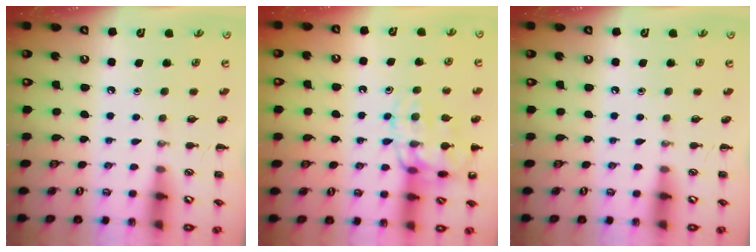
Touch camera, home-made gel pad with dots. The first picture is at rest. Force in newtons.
{"total": 15.7, "press": 15.6, "slide": 1.4}
{"total": 0.0}